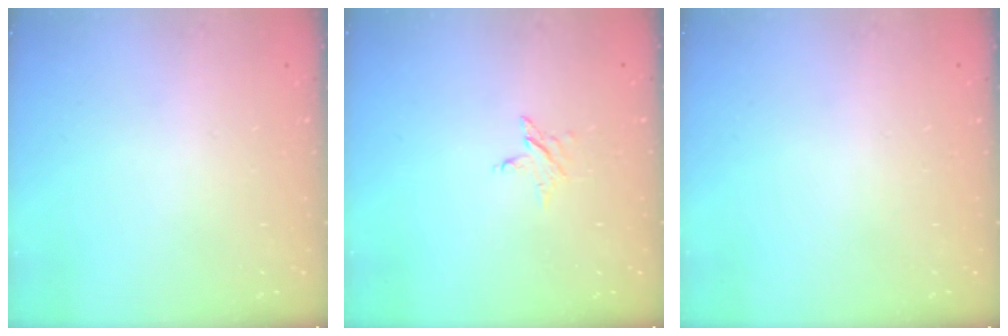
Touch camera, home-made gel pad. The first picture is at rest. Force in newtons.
{"total": 2.8, "press": 2.8, "slide": 0.3}
{"total": 0.0}